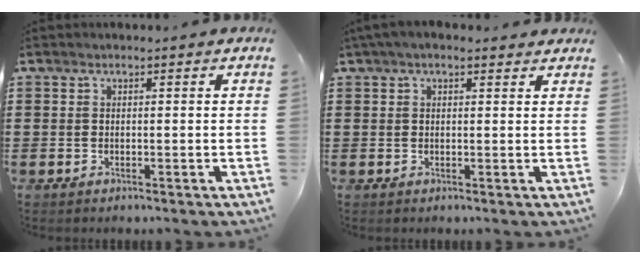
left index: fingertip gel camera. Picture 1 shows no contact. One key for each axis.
{"total": 2.1, "fx": 1.4, "fy": 0.8, "fz": 1.4, "tx": -0.030, "ty": 0.008, "tz": 0.026}